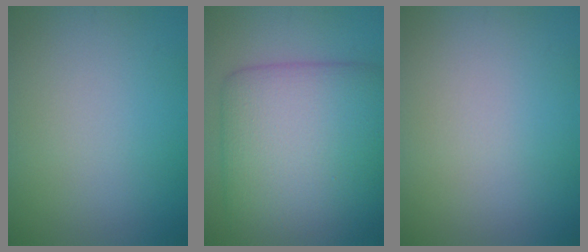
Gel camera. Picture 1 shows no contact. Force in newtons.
{"total": 11.8, "press": 11.8, "slide": 0.3}
{"total": 0.0}